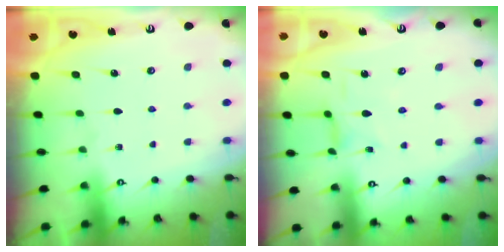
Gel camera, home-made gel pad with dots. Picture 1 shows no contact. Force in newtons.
{"total": 1.7, "press": 1.7, "slide": 0.4}